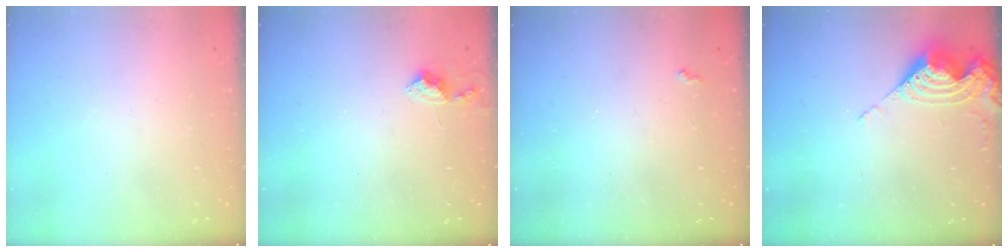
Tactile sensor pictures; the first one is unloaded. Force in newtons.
{"total": 7.4, "press": 7.4, "slide": 0.7}
{"total": 2.5, "press": 2.4, "slide": 0.4}
{"total": 8.5, "press": 8.4, "slide": 0.9}